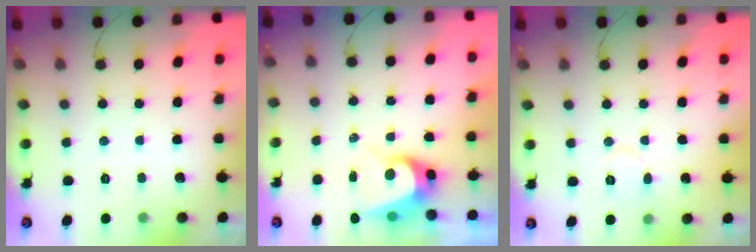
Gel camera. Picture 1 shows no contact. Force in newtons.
{"total": 8.2, "press": 8.1, "slide": 1.0}
{"total": 3.8, "press": 3.8, "slide": 0.5}